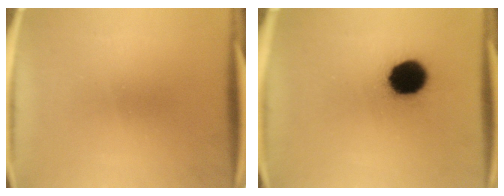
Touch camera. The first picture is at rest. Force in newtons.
{"total": 13.6}